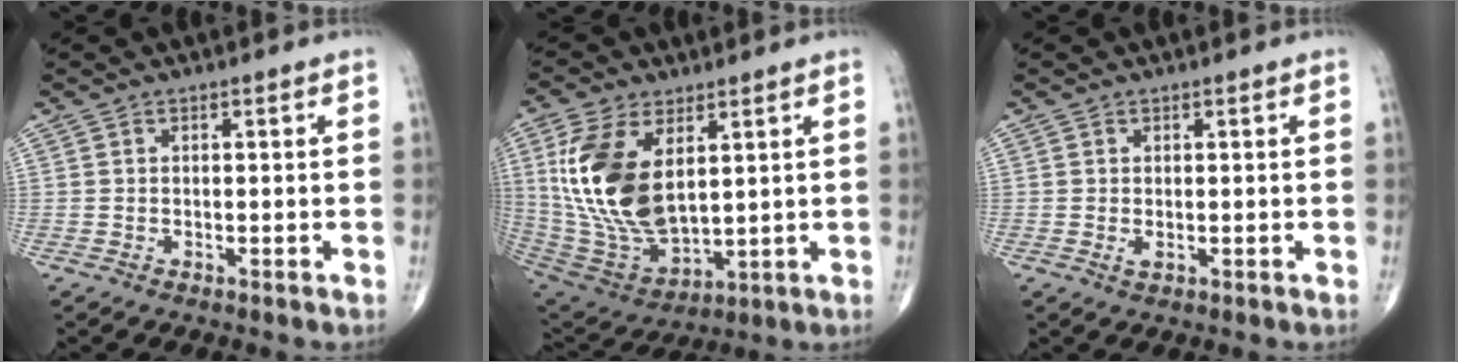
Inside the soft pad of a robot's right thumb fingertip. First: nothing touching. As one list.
[{"total": 18.6, "force": [4.6, 9.9, 15.0], "torque": [-0.296, -0.025, 0.103]}, {"total": 0.9, "force": [0.0, 0.5, 0.8], "torque": [-0.013, -0.003, 0.000]}]